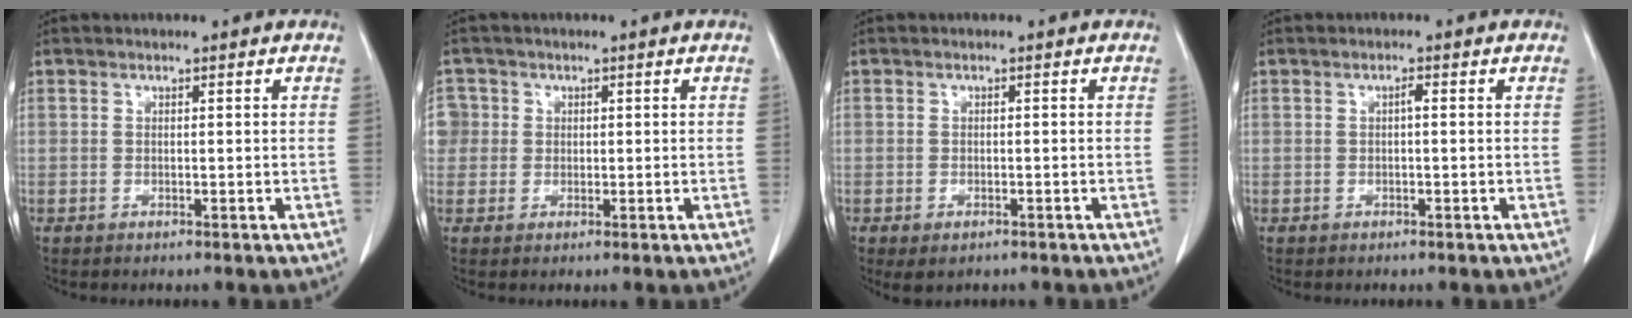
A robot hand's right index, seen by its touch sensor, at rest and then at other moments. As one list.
[{"total": 3.2, "force": [0.3, 3.2, 0.0], "torque": [0.014, 0.011, 0.005]}, {"total": 2.8, "force": [-1.8, 1.4, 1.6], "torque": [-0.026, -0.005, -0.019]}, {"total": 0.8, "force": [0.0, 0.2, 0.8], "torque": [-0.013, 0.002, 0.000]}]